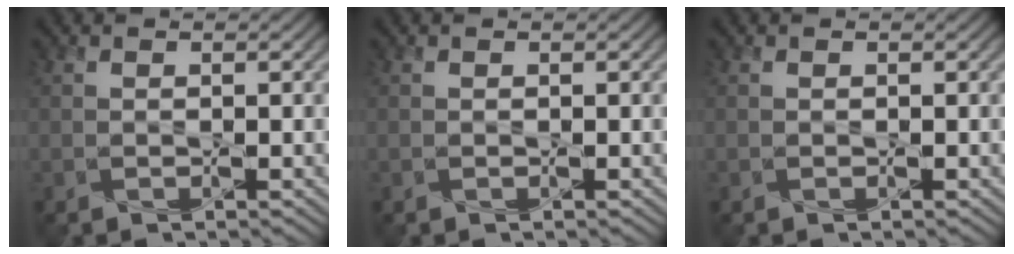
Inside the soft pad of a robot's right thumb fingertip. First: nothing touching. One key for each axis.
{"total": 0.0}
{"total": 0.0}